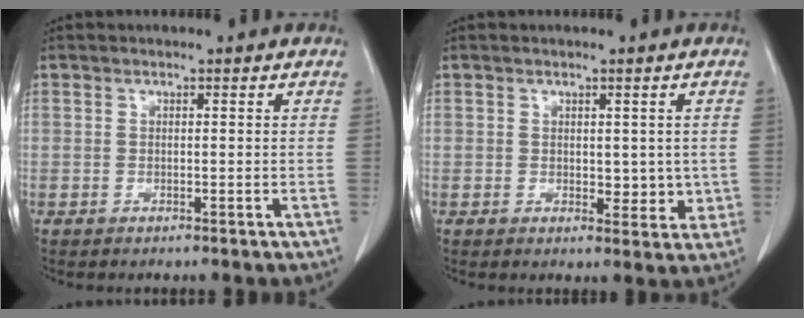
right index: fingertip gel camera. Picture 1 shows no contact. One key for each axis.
{"total": 3.9, "fx": 0.3, "fy": 2.3, "fz": 3.2, "tx": -0.030, "ty": -0.009, "tz": 0.009}